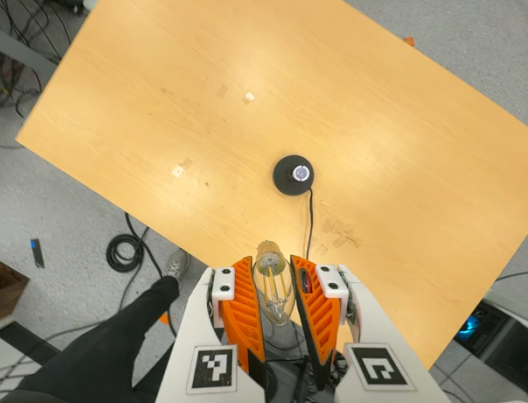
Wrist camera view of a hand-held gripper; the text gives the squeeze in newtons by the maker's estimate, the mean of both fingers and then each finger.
{"total": 15.5, "left": 17.0, "right": 14.1}